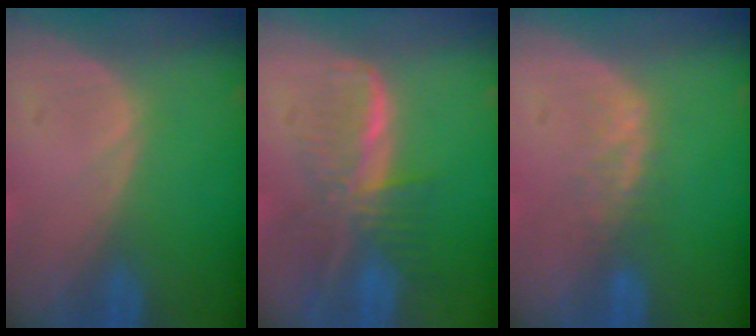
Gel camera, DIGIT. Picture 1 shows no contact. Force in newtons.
{"total": 8.1, "press": 7.0, "slide": 4.2}
{"total": 2.3, "press": 2.3, "slide": 0.5}